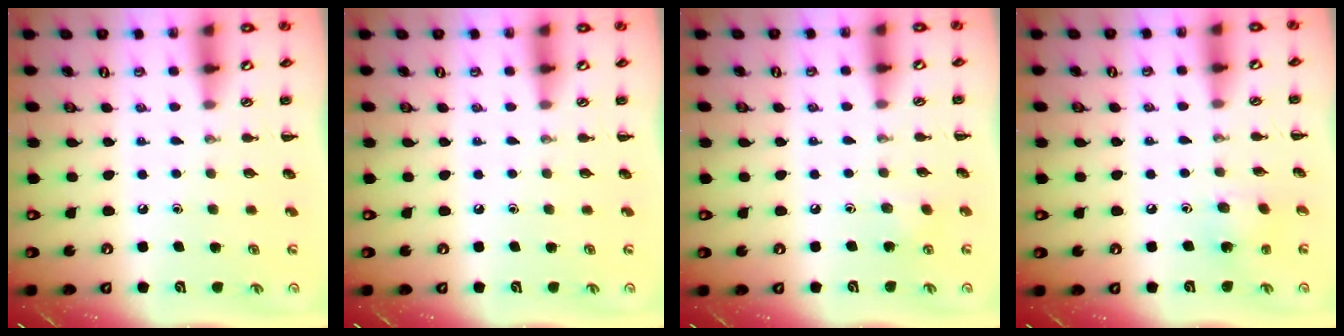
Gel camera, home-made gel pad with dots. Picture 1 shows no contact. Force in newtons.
{"total": 0.0}
{"total": 6.3, "press": 6.1, "slide": 1.6}
{"total": 2.5, "press": 2.5, "slide": 0.6}